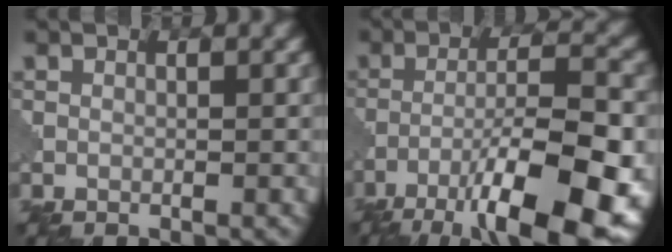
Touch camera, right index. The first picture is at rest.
{"total": 13.6, "force": [-7.6, 3.5, 10.8], "torque": [-0.183, -0.002, -0.120]}